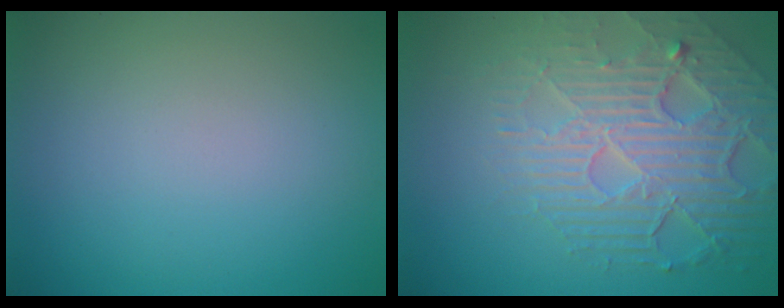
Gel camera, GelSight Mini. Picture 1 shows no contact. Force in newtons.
{"total": 7.0, "press": 5.1, "slide": 4.8}